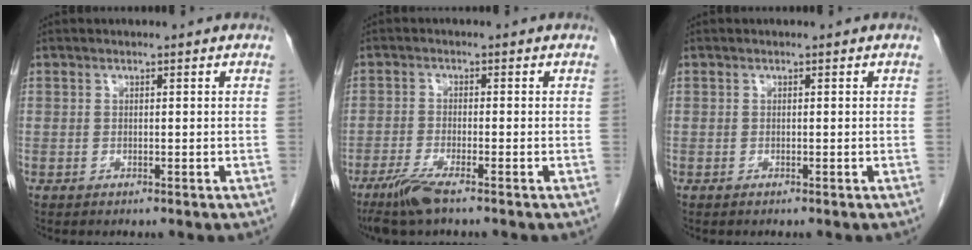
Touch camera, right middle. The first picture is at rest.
{"total": 4.9, "force": [-3.5, 0.3, 3.5], "torque": [-0.078, -0.014, -0.069]}
{"total": 0.0}